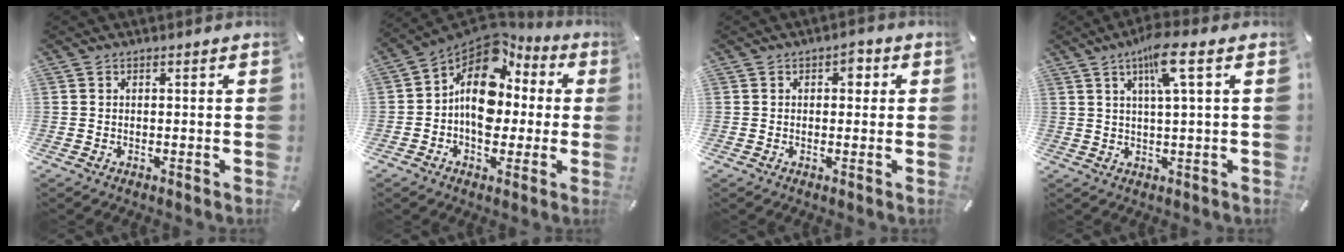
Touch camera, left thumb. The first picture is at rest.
{"total": 14.0, "force": [1.1, 10.6, 9.1], "torque": [-0.164, -0.015, 0.021]}
{"total": 3.0, "force": [0.5, 1.9, 2.2], "torque": [-0.022, 0.002, 0.001]}
{"total": 8.6, "force": [3.6, 0.8, 7.8], "torque": [-0.148, 0.001, 0.056]}